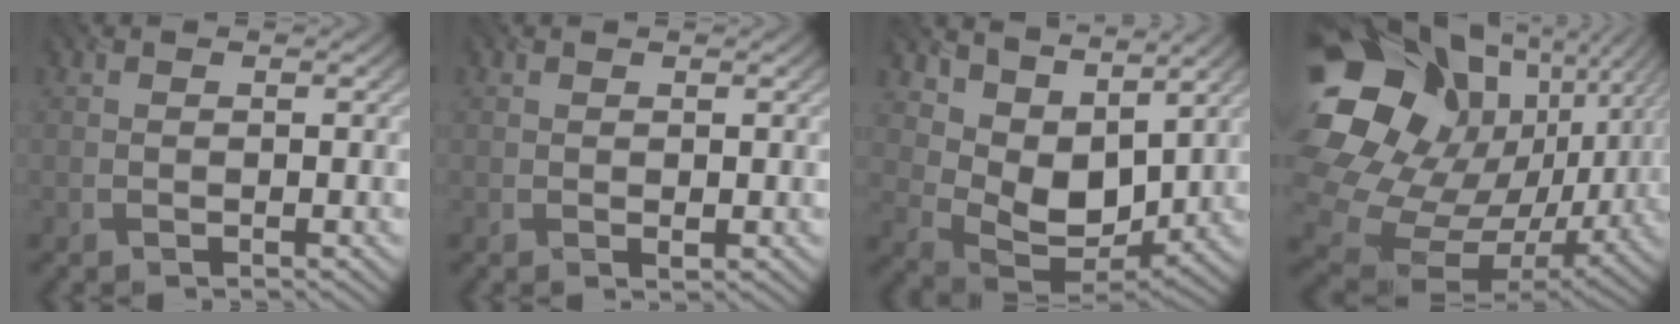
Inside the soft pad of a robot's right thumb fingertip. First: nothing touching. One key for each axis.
{"total": 0.6, "fx": 0.2, "fy": 0.4, "fz": 0.4, "tx": -0.005, "ty": -0.003, "tz": 0.005}
{"total": 9.1, "fx": 5.6, "fy": 5.3, "fz": 4.9, "tx": -0.109, "ty": -0.012, "tz": 0.103}
{"total": 23.0, "fx": 6.8, "fy": 18.0, "fz": 12.7, "tx": -0.347, "ty": -0.005, "tz": 0.152}